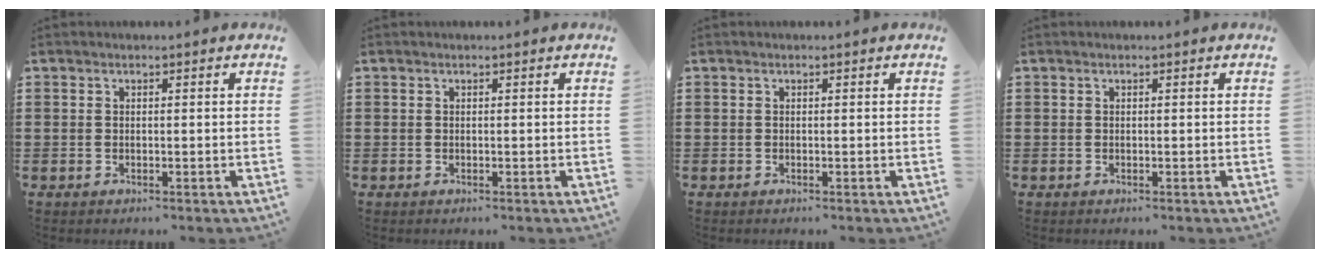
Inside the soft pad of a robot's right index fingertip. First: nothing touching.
{"total": 0.0}
{"total": 0.0}
{"total": 0.0}